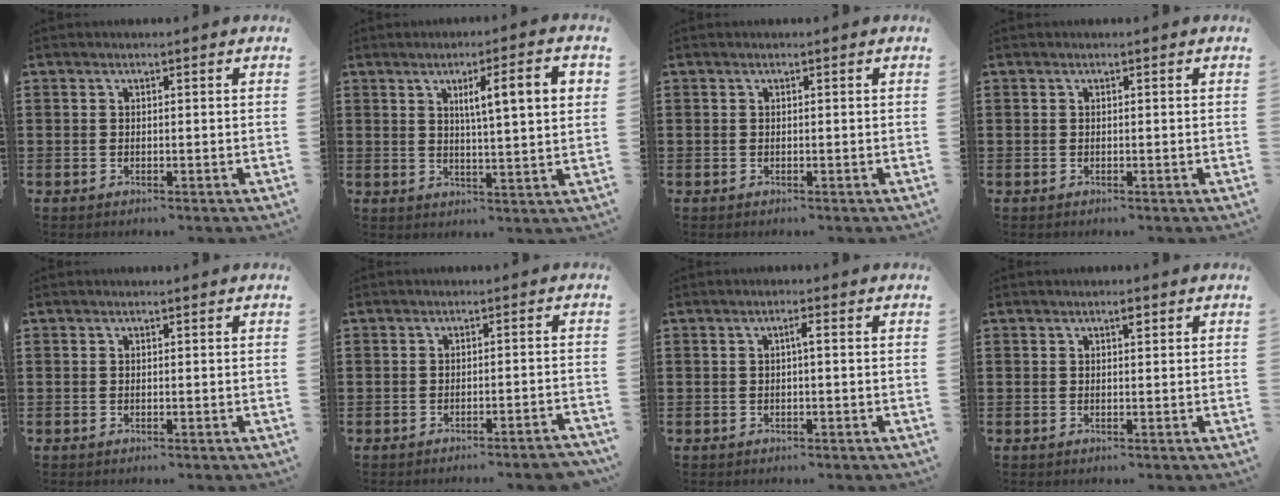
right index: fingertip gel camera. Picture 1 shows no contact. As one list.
[{"total": 7.4, "force": [2.4, 1.0, 6.9], "torque": [-0.120, -0.003, 0.032]}, {"total": 0.0}, {"total": 0.0}, {"total": 0.0}, {"total": 1.9, "force": [-1.9, -0.2, 0.5], "torque": [-0.011, -0.001, -0.039]}, {"total": 1.4, "force": [0.0, 0.0, 1.4], "torque": [-0.027, 0.002, -0.003]}, {"total": 1.3, "force": [0.7, 0.4, 1.0], "torque": [-0.013, 0.001, 0.010]}]